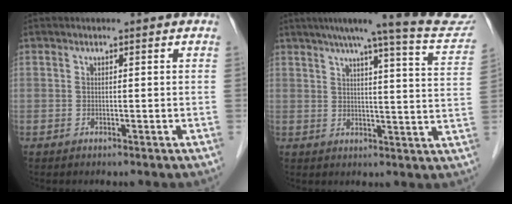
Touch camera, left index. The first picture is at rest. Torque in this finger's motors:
{"motor_torque": [0.85, -0.72, 0.17, 0.00]}